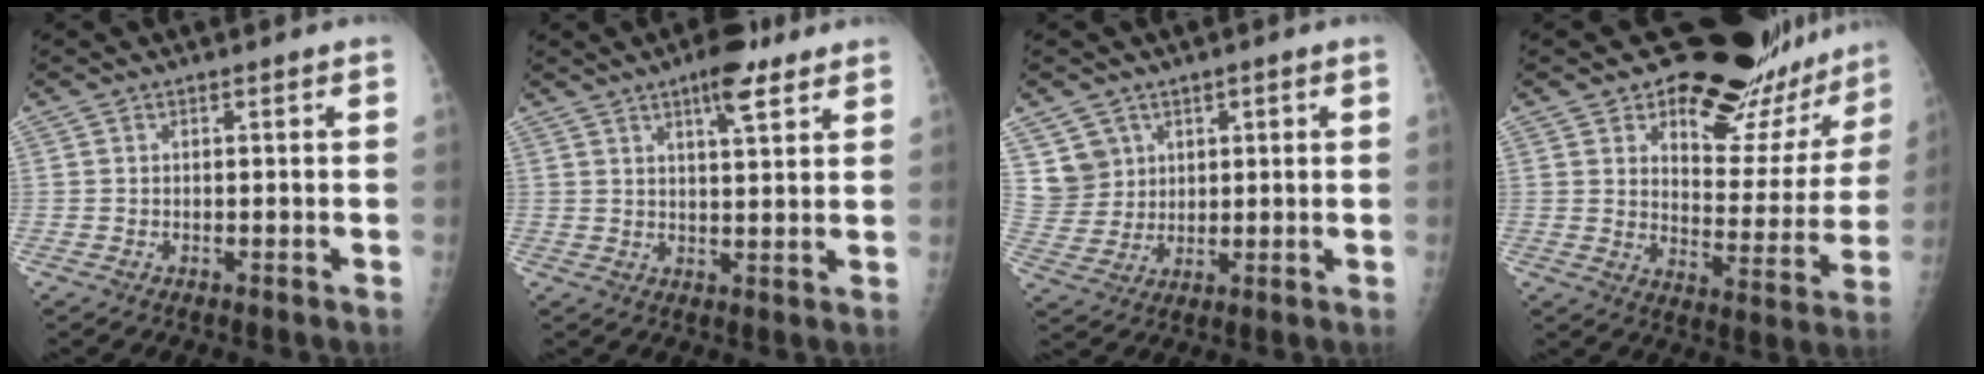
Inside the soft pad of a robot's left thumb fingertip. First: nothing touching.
{"total": 7.4, "force": [4.7, 2.1, 5.3], "torque": [-0.073, -0.021, 0.068]}
{"total": 7.0, "force": [3.4, 6.1, 0.8], "torque": [0.021, -0.026, 0.073]}
{"total": 19.9, "force": [15.9, 8.2, 8.7], "torque": [-0.053, -0.121, 0.206]}